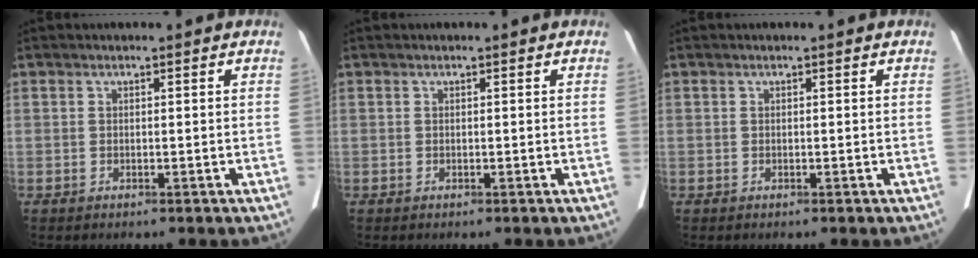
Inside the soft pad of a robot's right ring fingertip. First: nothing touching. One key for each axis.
{"total": 0.0}
{"total": 0.0}